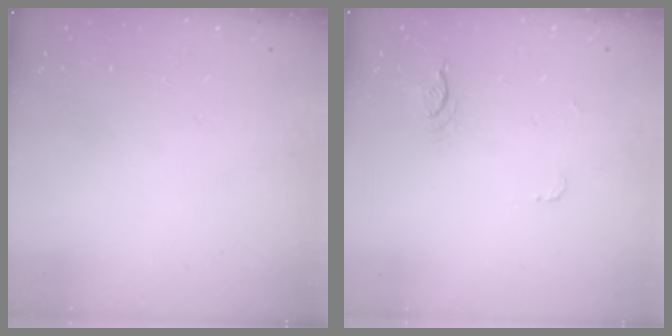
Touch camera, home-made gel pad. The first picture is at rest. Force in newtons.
{"total": 3.8, "press": 3.4, "slide": 1.6}